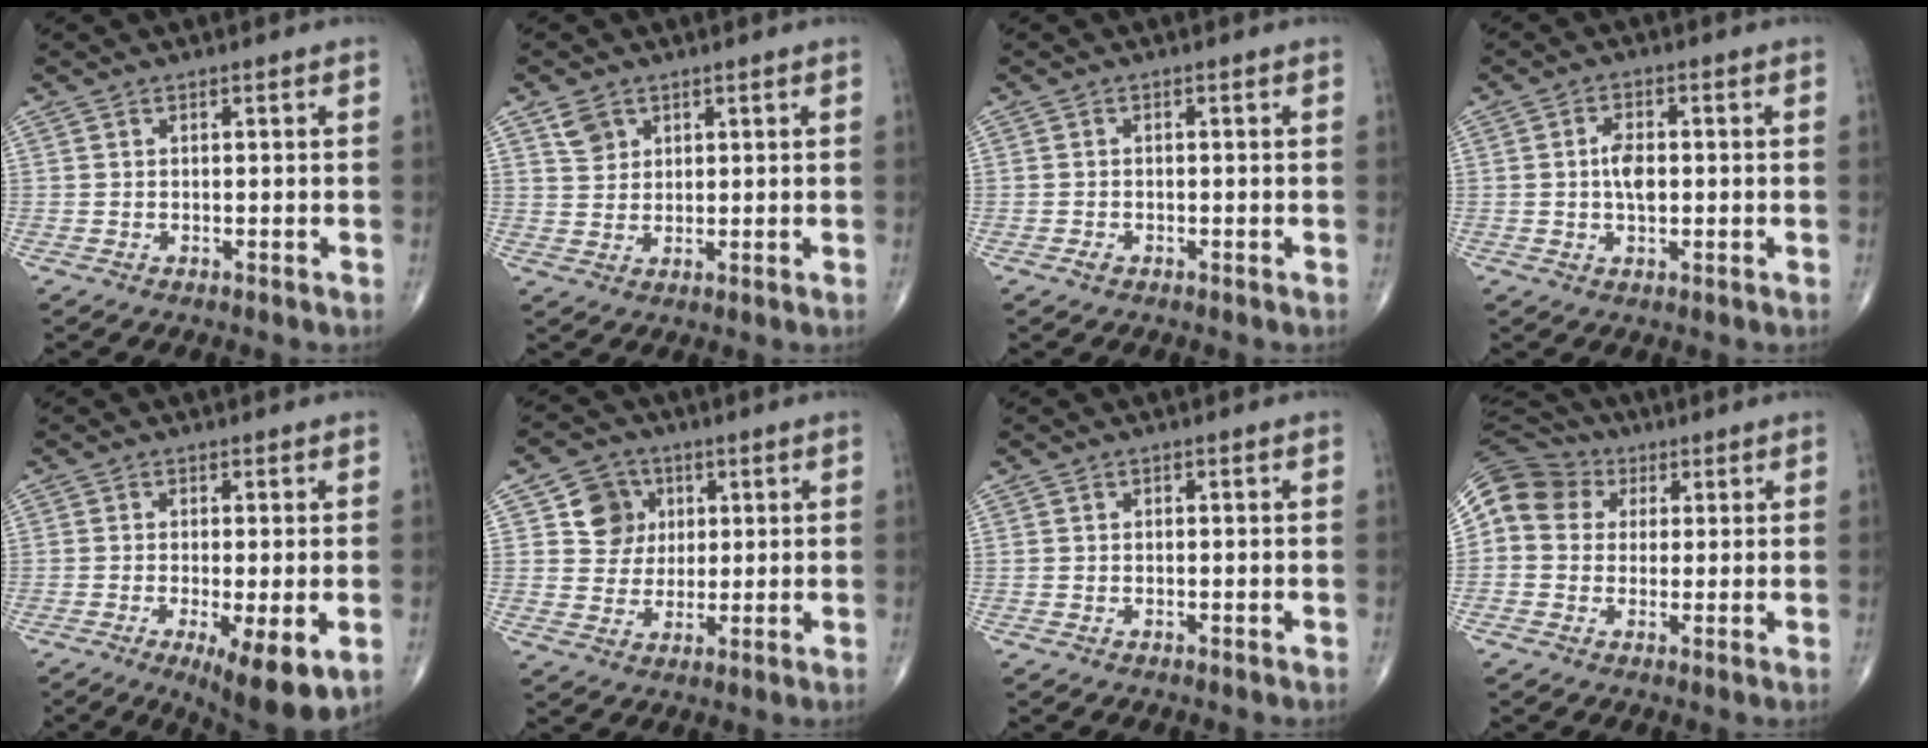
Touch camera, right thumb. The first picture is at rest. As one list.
[{"total": 3.6, "force": [2.1, 2.7, 1.3], "torque": [-0.009, -0.011, 0.042]}, {"total": 1.0, "force": [-0.6, 0.7, 0.5], "torque": [-0.009, 0.003, -0.012]}, {"total": 4.4, "force": [0.0, 2.4, 3.6], "torque": [-0.064, 0.002, -0.004]}, {"total": 10.5, "force": [-3.6, 2.9, 9.4], "torque": [-0.145, -0.020, -0.051]}, {"total": 7.6, "force": [2.2, 6.9, 2.3], "torque": [-0.003, -0.003, 0.037]}, {"total": 0.0}, {"total": 10.8, "force": [2.3, 9.8, 4.1], "torque": [-0.063, 0.027, 0.031]}]